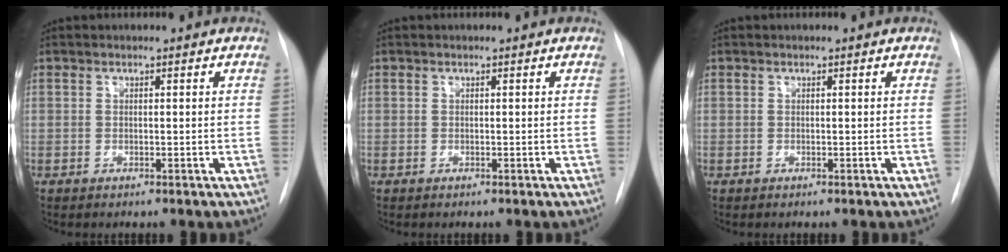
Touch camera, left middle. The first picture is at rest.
{"total": 0.0}
{"total": 0.0}